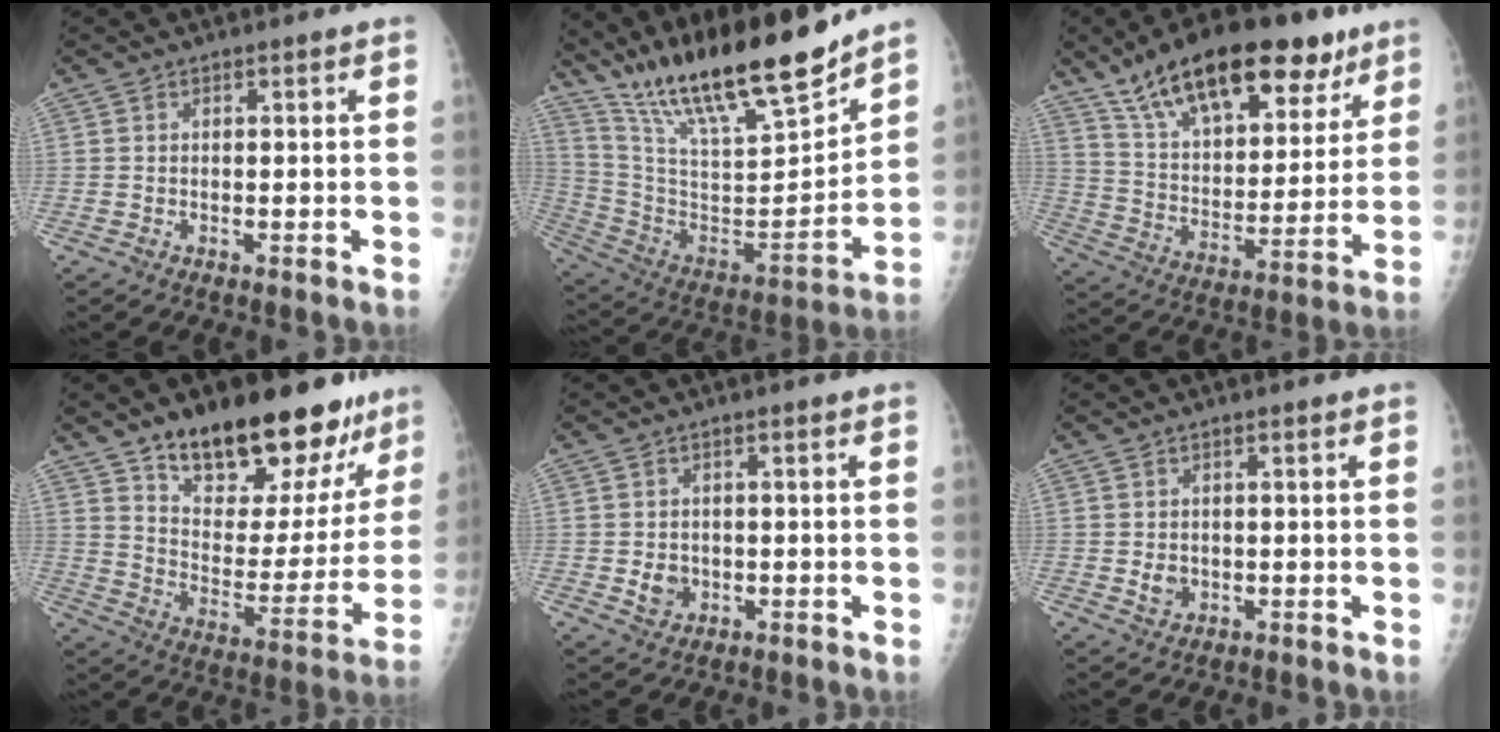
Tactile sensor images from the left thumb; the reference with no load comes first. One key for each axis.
{"total": 24.9, "fx": 20.0, "fy": 5.0, "fz": 13.9, "tx": -0.211, "ty": -0.095, "tz": 0.351}
{"total": 25.7, "fx": 16.5, "fy": 11.4, "fz": 16.2, "tx": -0.223, "ty": -0.035, "tz": 0.269}
{"total": 24.6, "fx": 17.6, "fy": 10.4, "fz": 13.7, "tx": -0.150, "ty": -0.091, "tz": 0.271}
{"total": 3.3, "fx": -0.5, "fy": 2.8, "fz": 1.6, "tx": -0.014, "ty": 0.001, "tz": -0.001}
{"total": 2.4, "fx": -0.2, "fy": 2.0, "fz": 1.3, "tx": -0.013, "ty": 0.000, "tz": 0.003}